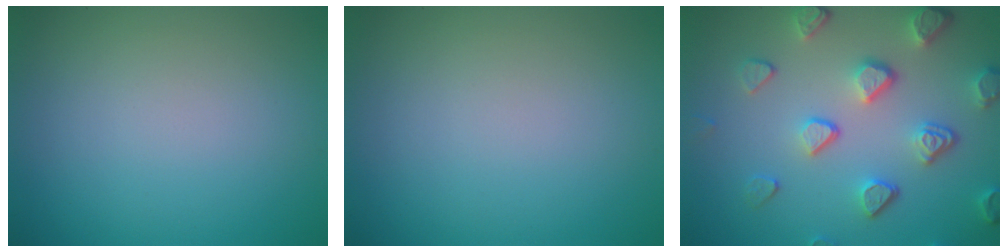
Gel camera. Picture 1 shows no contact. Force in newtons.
{"total": 0.0}
{"total": 5.0, "press": 3.9, "slide": 3.1}